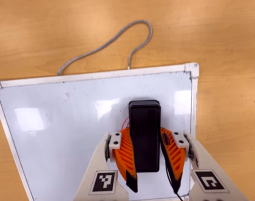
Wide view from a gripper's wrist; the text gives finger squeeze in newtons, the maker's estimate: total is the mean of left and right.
{"total": 11.8, "left": 11.9, "right": 11.6}